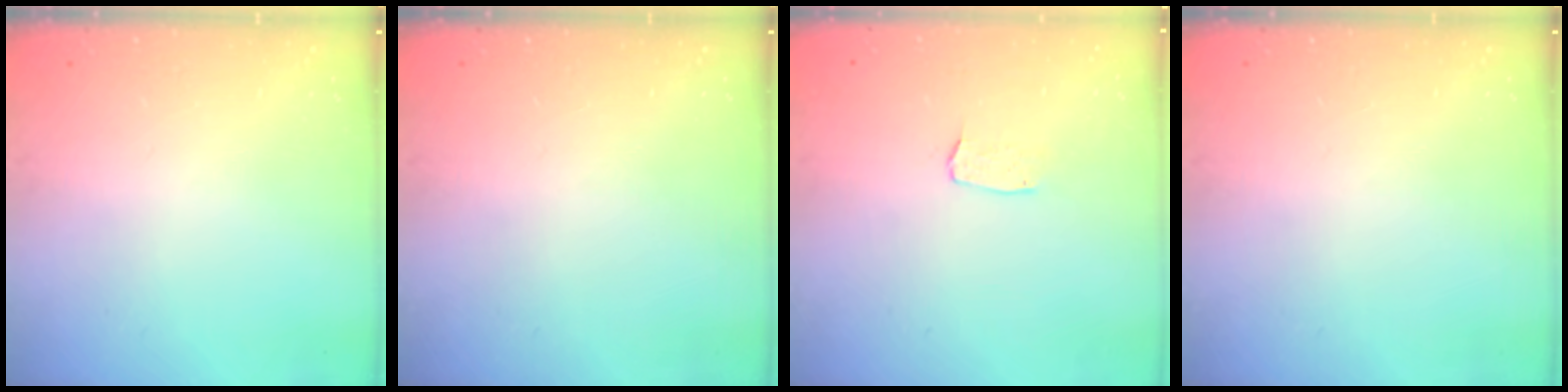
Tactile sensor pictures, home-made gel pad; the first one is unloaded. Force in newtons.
{"total": 0.0}
{"total": 3.1, "press": 3.1, "slide": 0.2}
{"total": 0.0}